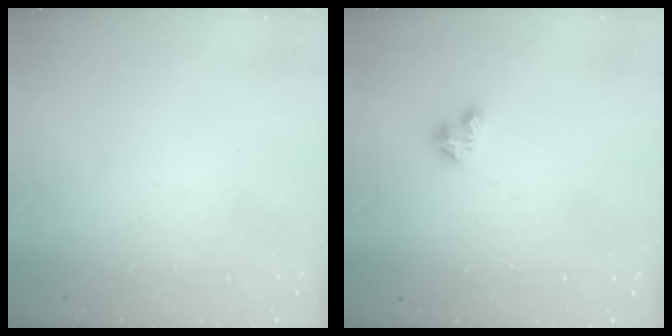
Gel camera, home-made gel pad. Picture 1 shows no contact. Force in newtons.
{"total": 3.3, "press": 3.3, "slide": 0.2}